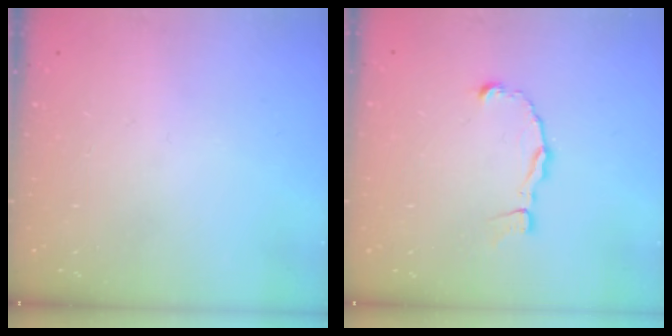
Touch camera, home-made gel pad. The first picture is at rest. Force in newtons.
{"total": 3.0, "press": 3.0, "slide": 0.1}